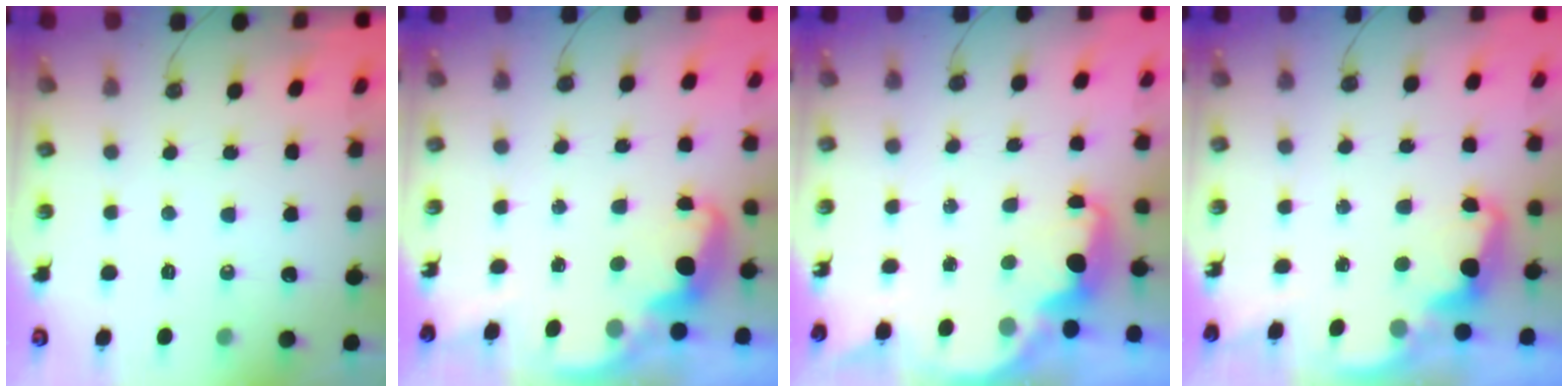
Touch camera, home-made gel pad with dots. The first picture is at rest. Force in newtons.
{"total": 2.6, "press": 2.6, "slide": 0.5}
{"total": 2.1, "press": 2.1, "slide": 0.4}
{"total": 2.4, "press": 2.4, "slide": 0.5}